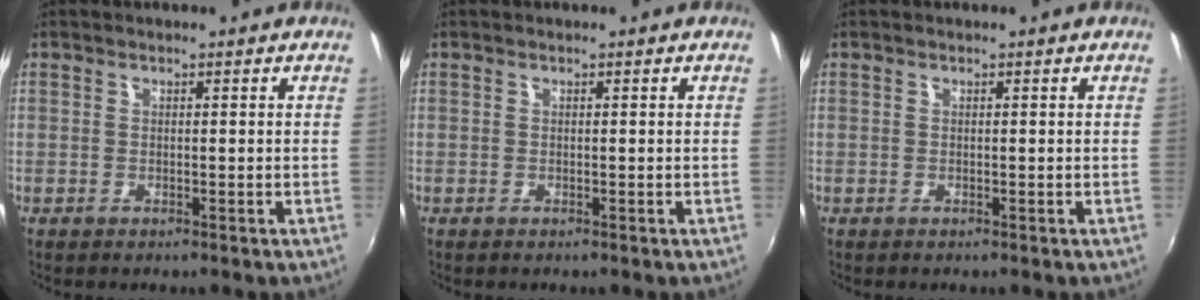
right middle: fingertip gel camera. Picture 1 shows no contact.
{"total": 0.0}
{"total": 0.0}